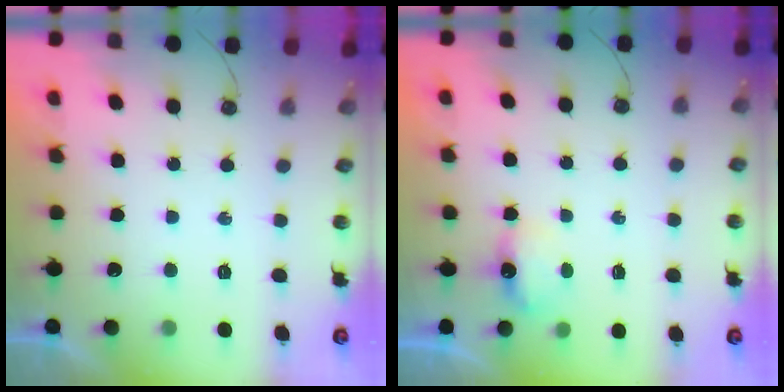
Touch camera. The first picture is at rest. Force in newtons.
{"total": 5.2, "press": 5.1, "slide": 0.7}